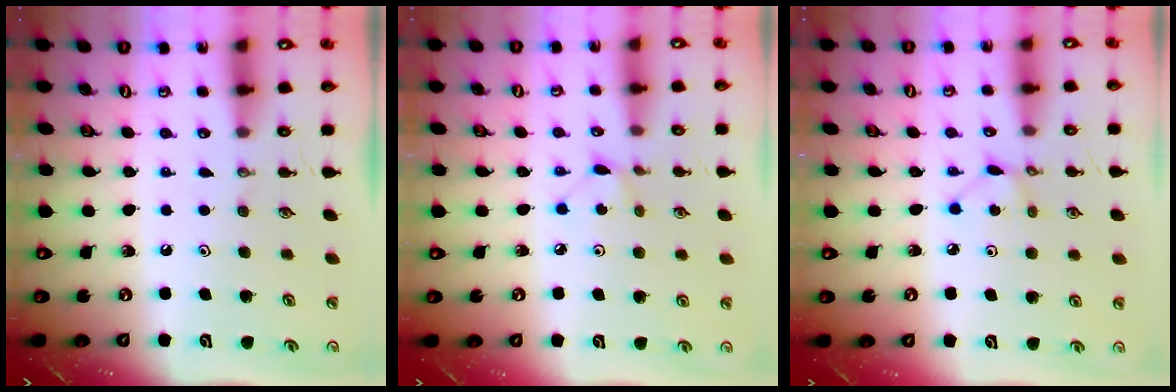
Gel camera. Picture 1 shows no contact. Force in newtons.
{"total": 3.0, "press": 3.0, "slide": 0.3}
{"total": 2.8, "press": 2.8, "slide": 0.3}